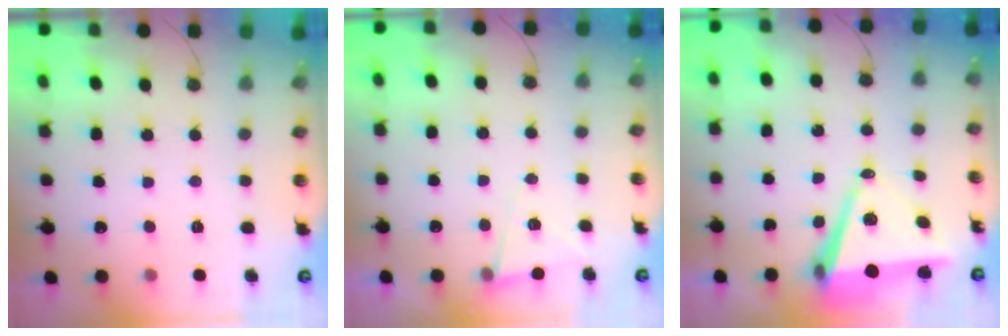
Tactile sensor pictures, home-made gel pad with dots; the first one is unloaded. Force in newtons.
{"total": 5.2, "press": 3.8, "slide": 3.6}
{"total": 8.4, "press": 7.3, "slide": 4.1}